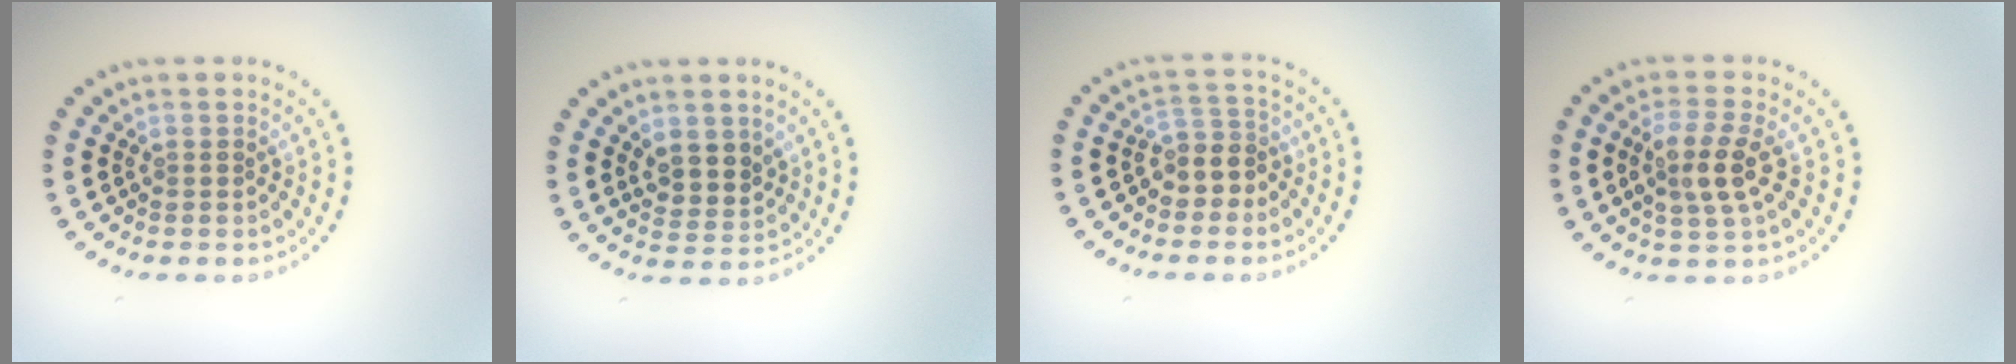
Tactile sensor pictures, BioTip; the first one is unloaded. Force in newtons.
{"total": 2.4, "press": 2.3, "slide": 0.9}
{"total": 2.7, "press": 2.3, "slide": 1.4}
{"total": 3.2, "press": 3.0, "slide": 1.2}